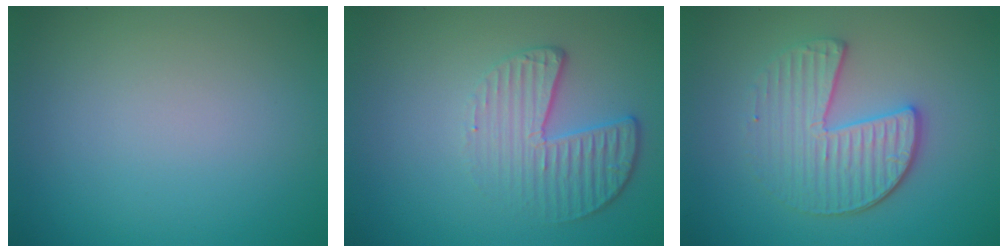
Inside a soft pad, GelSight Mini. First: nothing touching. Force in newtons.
{"total": 3.5, "press": 2.6, "slide": 2.4}
{"total": 4.0, "press": 3.5, "slide": 1.8}